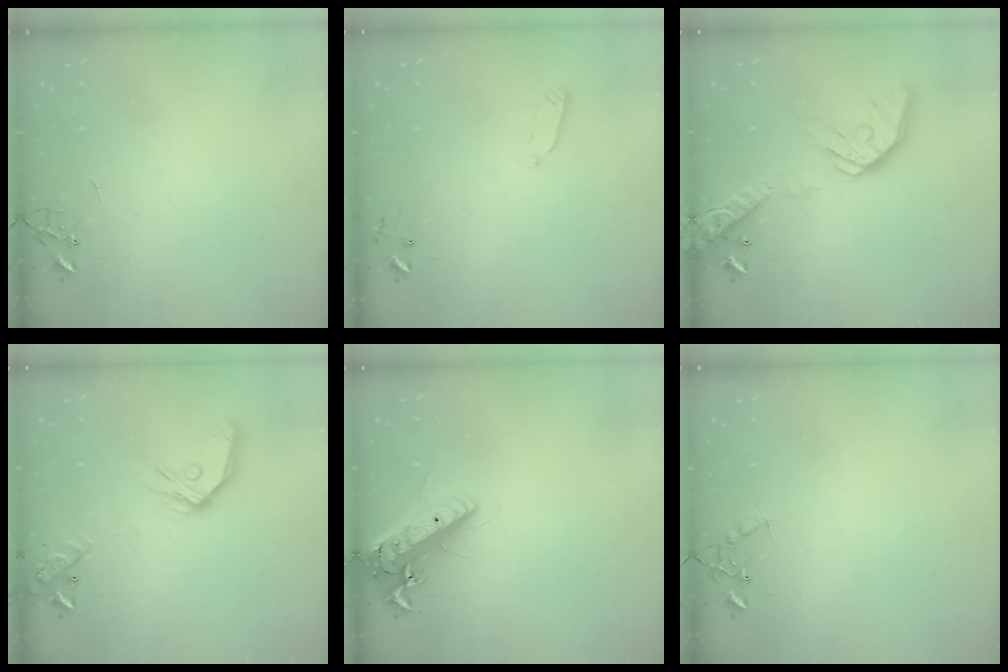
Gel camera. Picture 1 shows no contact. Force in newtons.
{"total": 2.9, "press": 2.9, "slide": 0.4}
{"total": 19.5, "press": 19.2, "slide": 3.3}
{"total": 18.6, "press": 18.4, "slide": 2.5}
{"total": 17.6, "press": 17.2, "slide": 3.6}
{"total": 7.5, "press": 7.5, "slide": 0.4}